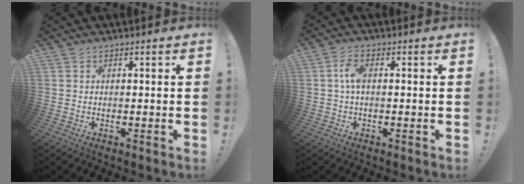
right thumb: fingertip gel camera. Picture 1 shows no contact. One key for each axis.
{"total": 4.7, "fx": 0.3, "fy": 2.2, "fz": 4.2, "tx": -0.088, "ty": 0.010, "tz": 0.005}